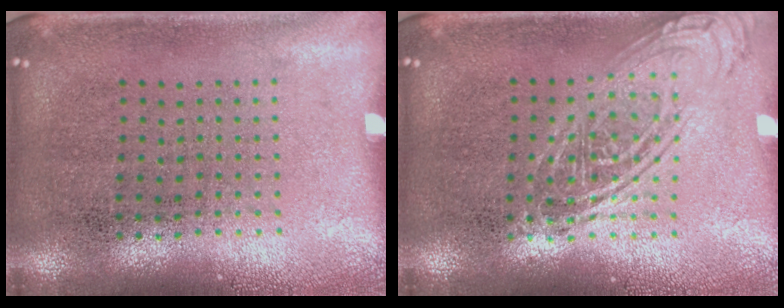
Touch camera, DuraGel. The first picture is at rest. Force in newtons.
{"total": 1.8, "press": 1.8, "slide": 0.1}